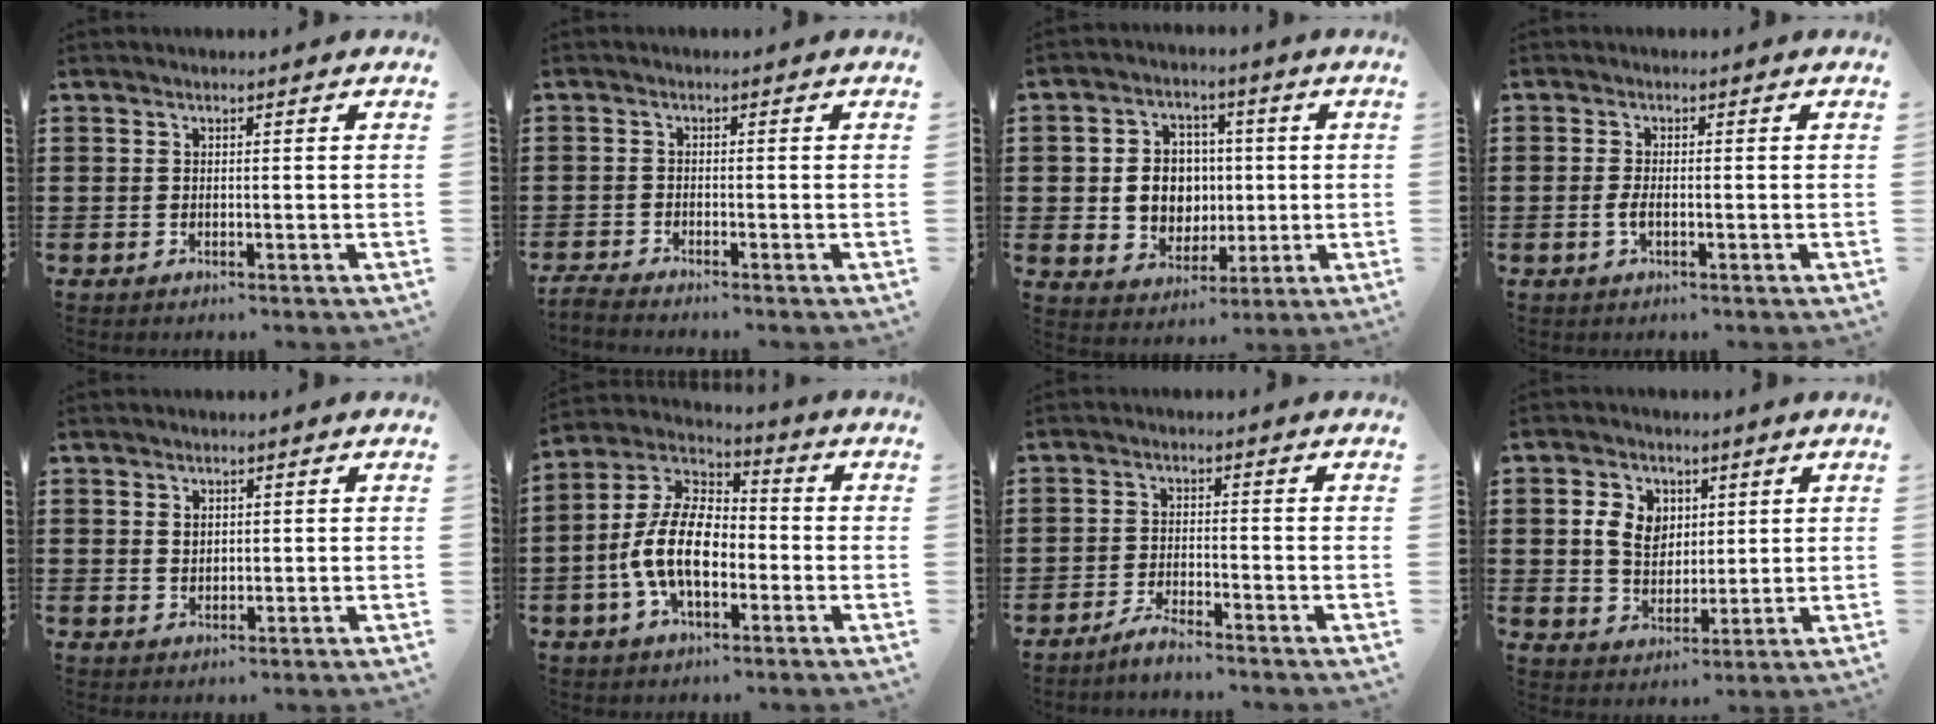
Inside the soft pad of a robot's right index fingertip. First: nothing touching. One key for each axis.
{"total": 1.7, "fx": -1.7, "fy": -0.2, "fz": -0.1, "tx": 0.001, "ty": 0.002, "tz": -0.036}
{"total": 7.1, "fx": 0.3, "fy": 6.5, "fz": 2.8, "tx": -0.063, "ty": 0.012, "tz": 0.007}
{"total": 1.9, "fx": -0.5, "fy": 0.6, "fz": 1.8, "tx": -0.040, "ty": -0.003, "tz": -0.012}
{"total": 1.4, "fx": 0.6, "fy": 1.1, "fz": 0.7, "tx": -0.015, "ty": 0.006, "tz": 0.011}
{"total": 11.7, "fx": -2.8, "fy": 6.2, "fz": 9.5, "tx": -0.226, "ty": 0.002, "tz": -0.058}
{"total": 2.9, "fx": -2.8, "fy": 0.0, "fz": 0.8, "tx": -0.014, "ty": 0.007, "tz": -0.055}
{"total": 6.4, "fx": 1.6, "fy": 5.2, "fz": 3.4, "tx": -0.085, "ty": 0.011, "tz": 0.022}